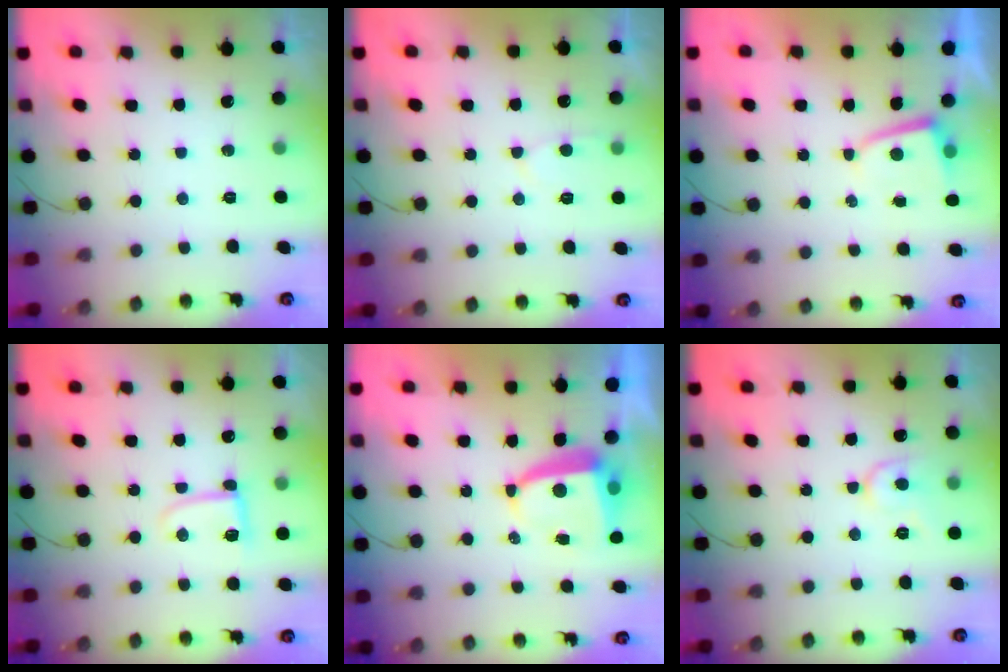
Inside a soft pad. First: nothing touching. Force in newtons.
{"total": 5.4, "press": 5.3, "slide": 0.6}
{"total": 1.6, "press": 1.6, "slide": 0.3}
{"total": 5.6, "press": 5.6, "slide": 0.5}
{"total": 5.8, "press": 5.7, "slide": 0.8}
{"total": 7.1, "press": 7.1, "slide": 0.7}